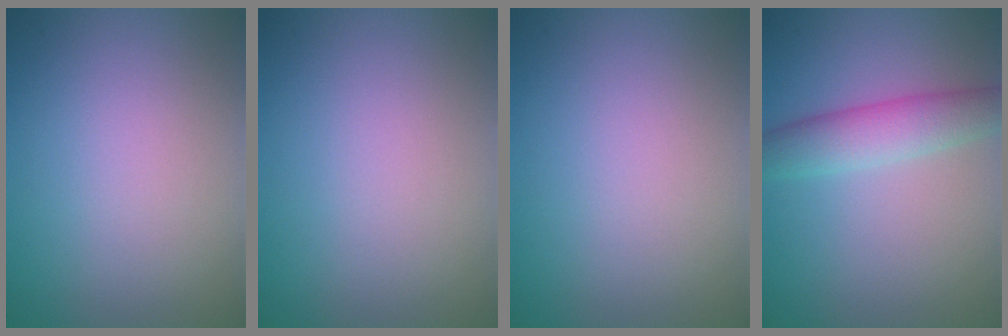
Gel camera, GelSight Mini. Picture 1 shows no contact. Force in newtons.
{"total": 0.0}
{"total": 0.0}
{"total": 4.0, "press": 4.0, "slide": 0.1}